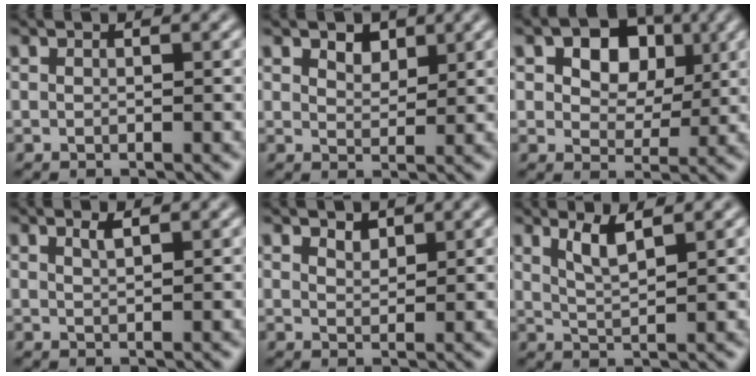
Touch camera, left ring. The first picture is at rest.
{"total": 1.9, "force": [1.3, 1.0, 0.9], "torque": [-0.015, -0.001, 0.021]}
{"total": 7.6, "force": [3.0, 5.5, 4.4], "torque": [-0.074, 0.013, 0.032]}
{"total": 1.2, "force": [0.9, 0.3, 0.8], "torque": [-0.013, 0.001, 0.015]}
{"total": 1.3, "force": [1.1, 0.5, 0.4], "torque": [-0.011, -0.002, 0.023]}
{"total": 2.6, "force": [1.7, 0.5, 1.9], "torque": [-0.034, -0.005, 0.035]}